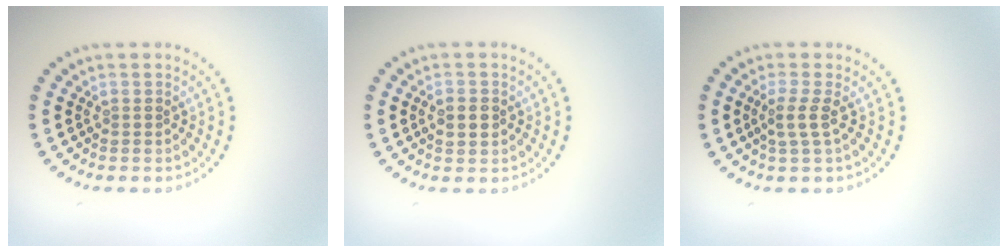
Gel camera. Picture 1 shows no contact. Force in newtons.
{"total": 2.3, "press": 2.3, "slide": 0.1}
{"total": 1.8, "press": 1.4, "slide": 1.1}